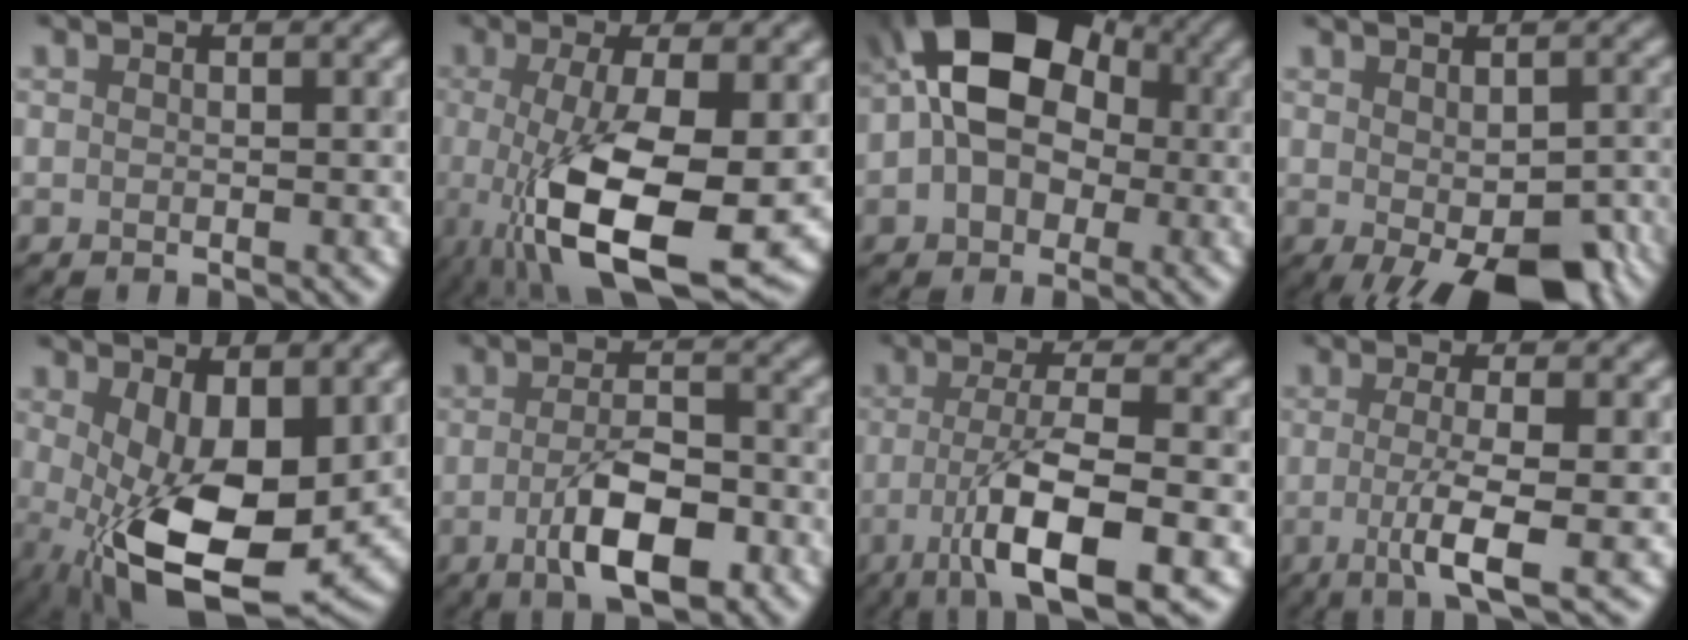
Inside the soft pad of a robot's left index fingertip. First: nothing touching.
{"total": 10.6, "force": [-2.2, 3.1, 9.9], "torque": [-0.183, -0.028, -0.027]}
{"total": 13.4, "force": [1.1, 9.5, 9.4], "torque": [-0.123, 0.033, -0.018]}
{"total": 8.0, "force": [-3.4, 3.6, 6.3], "torque": [-0.097, -0.024, -0.032]}
{"total": 11.0, "force": [-0.9, 5.3, 9.6], "torque": [-0.181, -0.033, 0.003]}
{"total": 6.4, "force": [-2.5, 2.3, 5.4], "torque": [-0.098, -0.002, -0.045]}
{"total": 9.1, "force": [-3.3, 2.3, 8.2], "torque": [-0.135, -0.003, -0.058]}
{"total": 5.0, "force": [-1.0, 1.0, 4.8], "torque": [-0.086, -0.011, -0.021]}